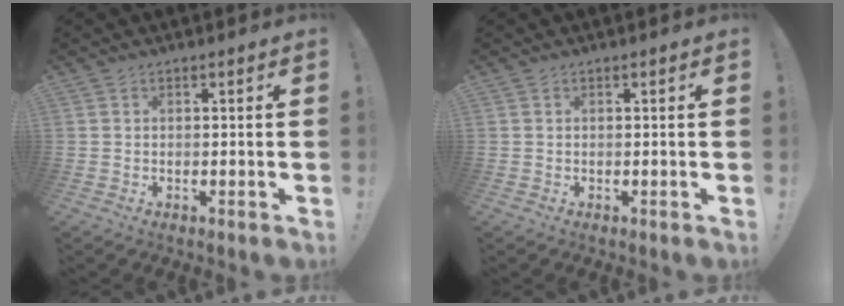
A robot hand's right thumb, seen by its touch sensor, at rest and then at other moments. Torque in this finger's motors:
{"motor_torque": [0.00, 0.00, 0.00, -0.01, 0.02]}